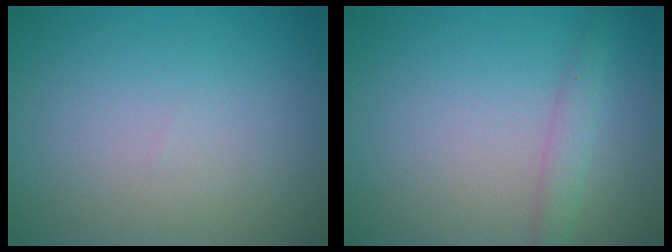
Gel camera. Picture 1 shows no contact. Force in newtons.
{"total": 1.7, "press": 1.7, "slide": 0.1}